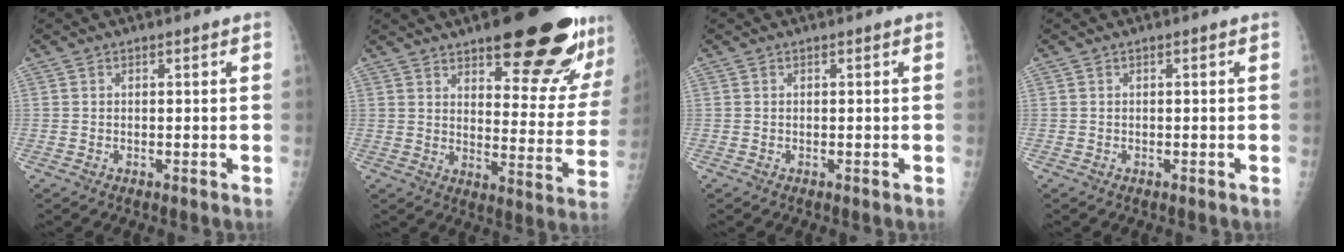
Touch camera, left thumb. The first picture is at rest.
{"total": 23.5, "force": [15.3, 7.0, 16.4], "torque": [-0.177, -0.079, 0.205]}
{"total": 0.0}
{"total": 0.0}